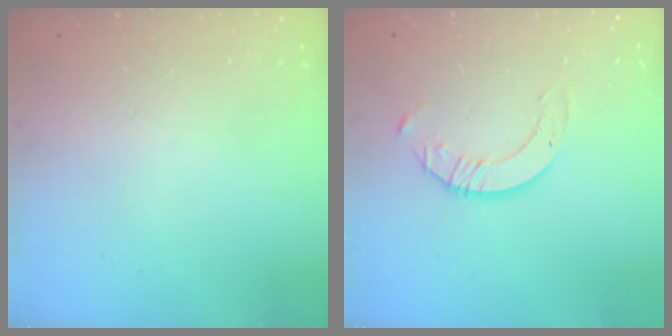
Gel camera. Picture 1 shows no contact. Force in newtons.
{"total": 3.4, "press": 3.4, "slide": 0.3}